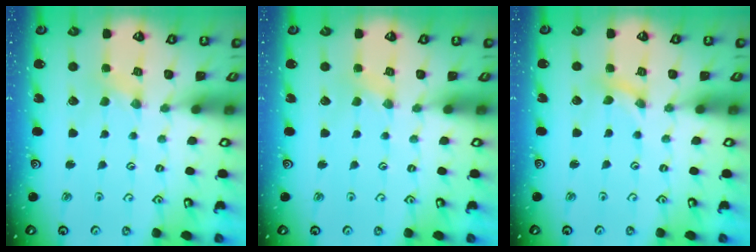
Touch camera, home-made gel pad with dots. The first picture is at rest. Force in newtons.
{"total": 0.0}
{"total": 0.0}